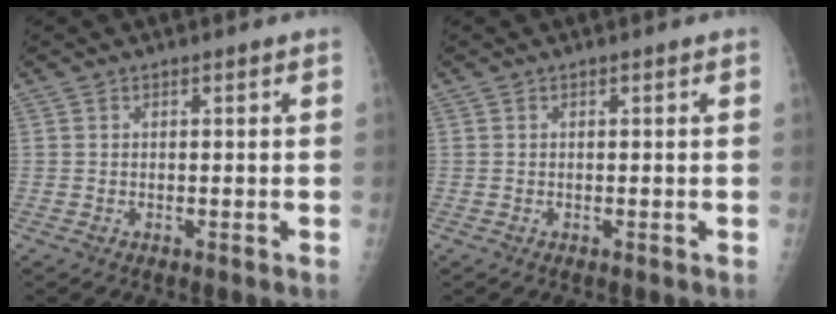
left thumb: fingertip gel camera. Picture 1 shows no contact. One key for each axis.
{"total": 0.0}